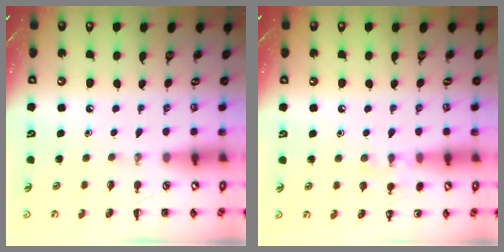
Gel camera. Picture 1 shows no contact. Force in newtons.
{"total": 6.6, "press": 6.3, "slide": 2.0}